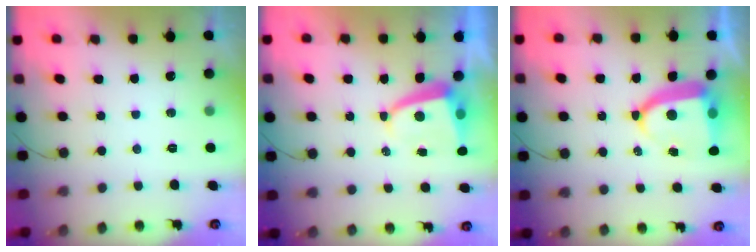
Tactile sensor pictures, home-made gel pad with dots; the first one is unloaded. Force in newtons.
{"total": 4.9, "press": 4.8, "slide": 0.5}
{"total": 9.5, "press": 9.4, "slide": 1.5}